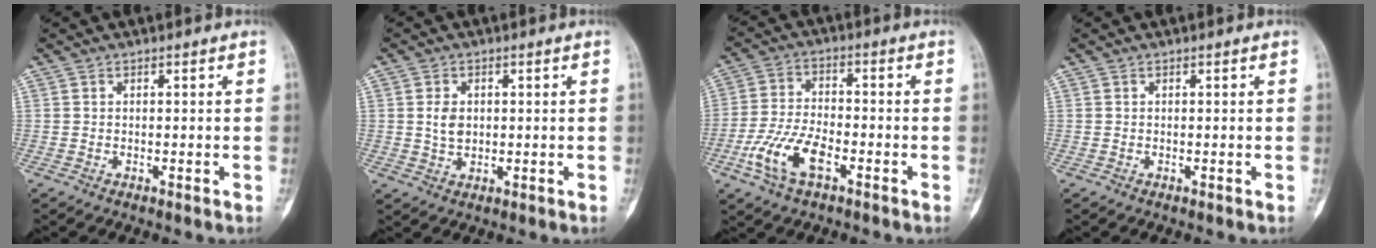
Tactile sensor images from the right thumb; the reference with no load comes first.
{"total": 3.8, "force": [0.5, 2.8, 2.5], "torque": [-0.037, -0.002, 0.013]}
{"total": 10.2, "force": [-4.4, 4.8, 7.8], "torque": [-0.169, 0.017, -0.086]}
{"total": 0.0}